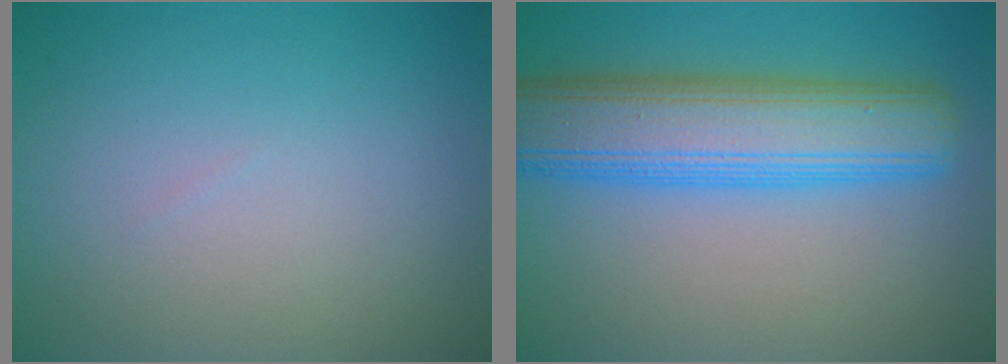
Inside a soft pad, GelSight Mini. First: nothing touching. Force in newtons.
{"total": 8.6, "press": 8.6, "slide": 0.3}